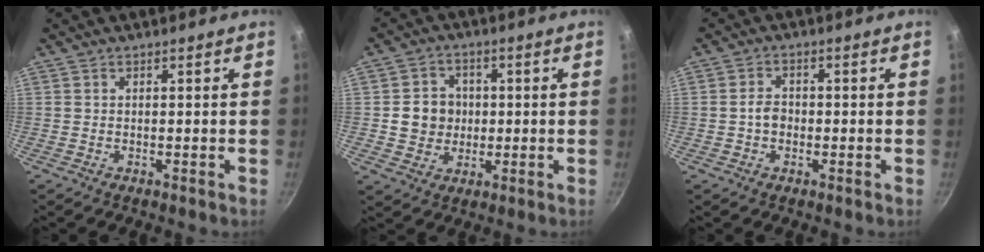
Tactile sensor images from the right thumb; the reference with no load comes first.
{"total": 7.2, "force": [0.2, 6.7, 2.8], "torque": [-0.011, 0.010, 0.003]}
{"total": 3.3, "force": [-0.5, 2.5, 2.0], "torque": [-0.021, 0.013, -0.010]}